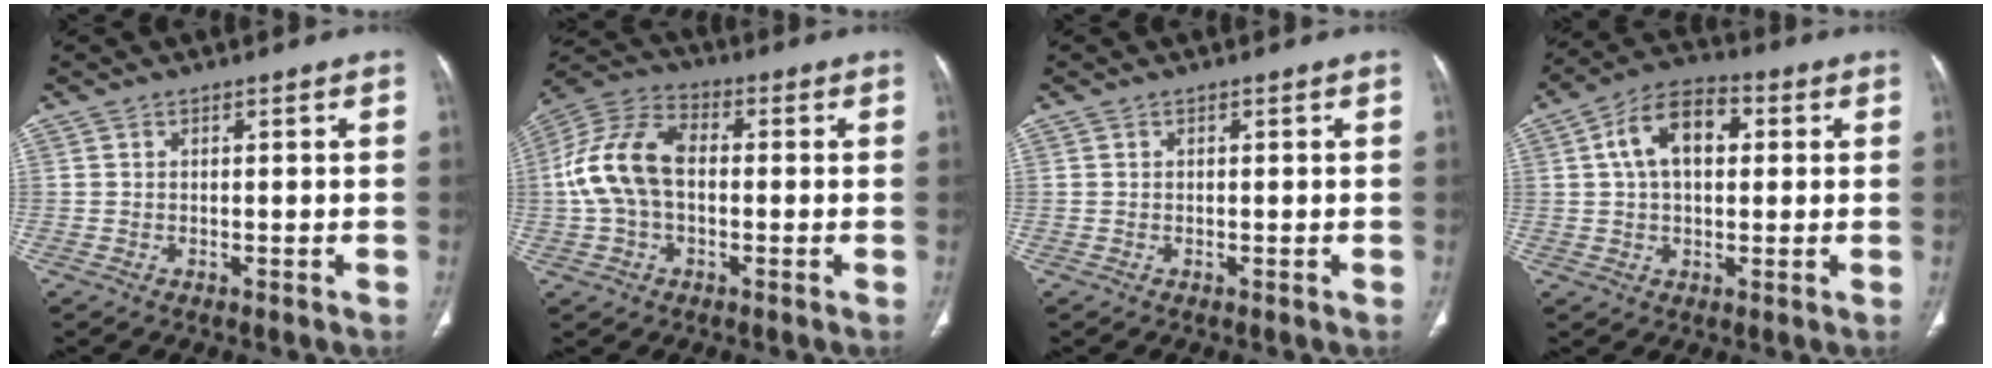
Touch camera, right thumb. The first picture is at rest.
{"total": 13.0, "force": [-0.1, 8.3, 10.0], "torque": [-0.204, 0.036, -0.011]}
{"total": 0.0}
{"total": 11.3, "force": [2.4, 6.9, 8.6], "torque": [-0.140, 0.021, 0.034]}